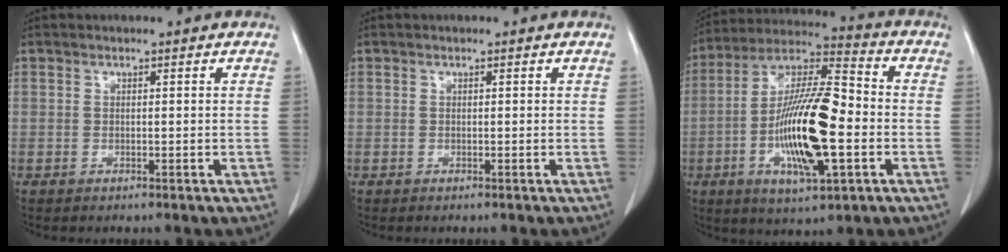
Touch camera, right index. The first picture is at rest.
{"total": 0.0}
{"total": 17.9, "force": [-3.6, 3.9, 17.1], "torque": [-0.330, 0.001, -0.062]}